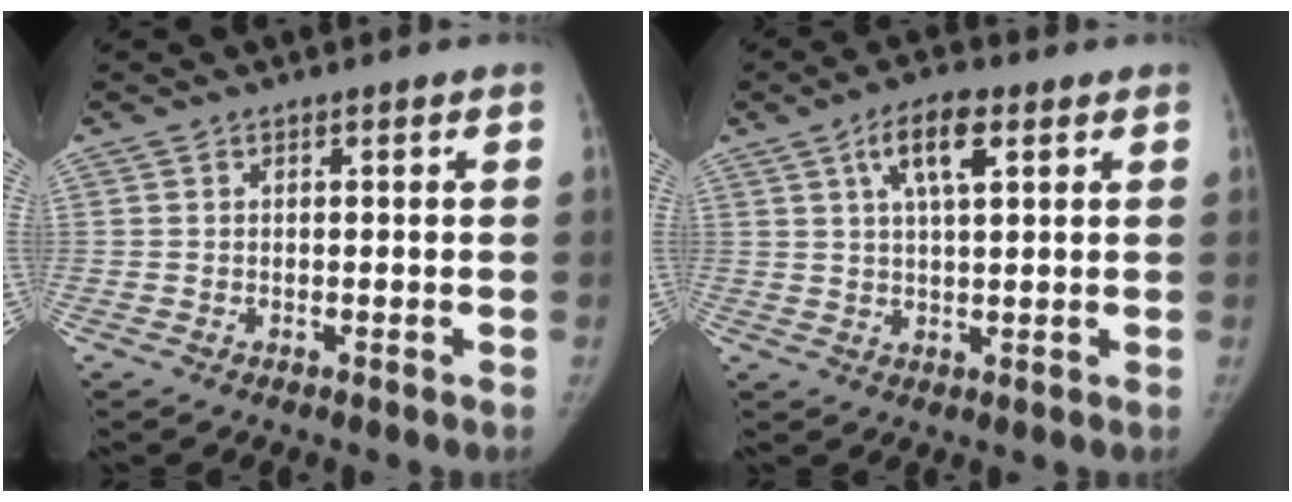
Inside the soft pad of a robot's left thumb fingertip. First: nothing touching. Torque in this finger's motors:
{"motor_torque": [0.27, 0.06, 1.11, -1.05, 0.25]}